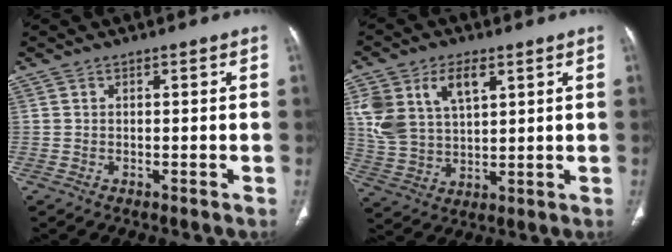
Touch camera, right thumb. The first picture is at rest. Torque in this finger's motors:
{"motor_torque": [1.27, 2.13, 1.01, 0.65, 0.16]}